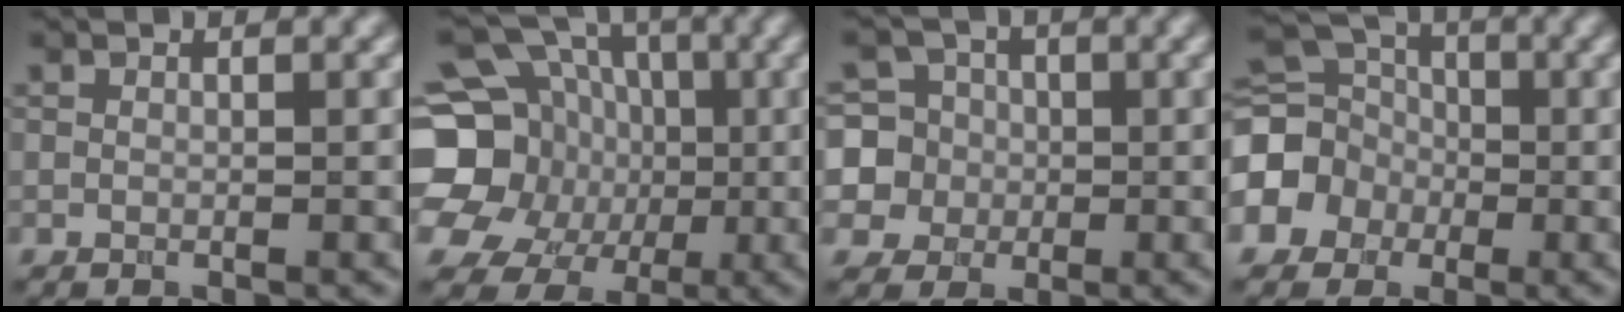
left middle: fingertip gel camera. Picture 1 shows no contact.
{"total": 19.4, "force": [-1.7, 17.8, 7.4], "torque": [-0.190, 0.000, -0.056]}
{"total": 7.6, "force": [0.7, 7.3, 1.9], "torque": [-0.048, 0.034, 0.007]}
{"total": 7.9, "force": [-1.6, 6.9, 3.5], "torque": [-0.077, 0.010, -0.064]}